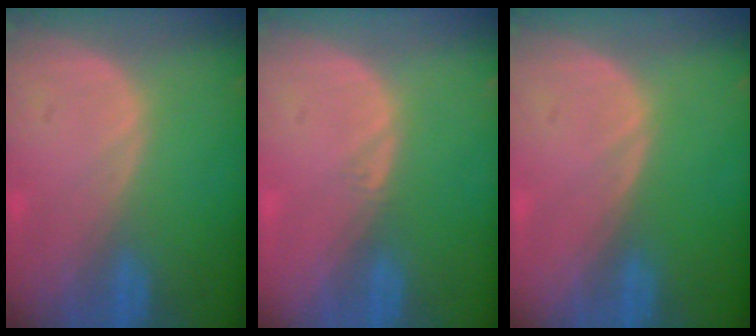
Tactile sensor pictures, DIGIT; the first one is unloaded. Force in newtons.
{"total": 0.5, "press": 0.5, "slide": 0.2}
{"total": 0.0}